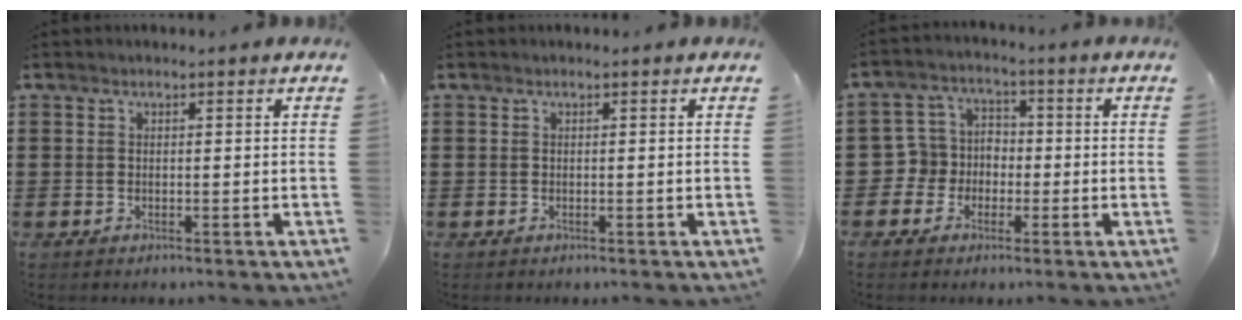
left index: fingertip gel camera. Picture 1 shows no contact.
{"total": 0.0}
{"total": 5.0, "force": [-2.0, 4.5, 0.7], "torque": [-0.048, 0.008, -0.047]}